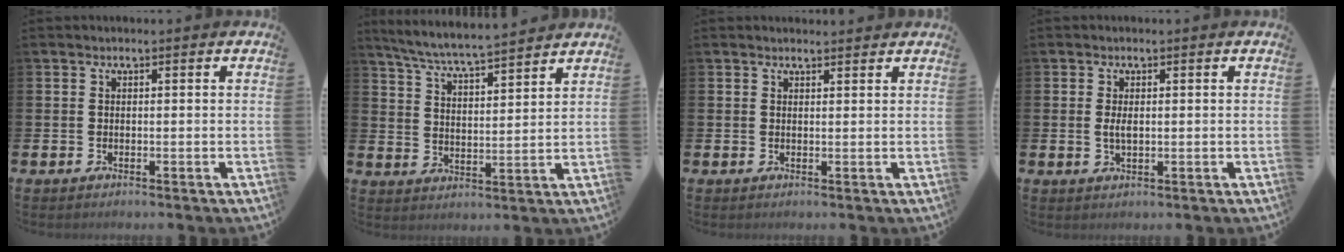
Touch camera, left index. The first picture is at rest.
{"total": 6.2, "force": [6.0, 0.0, 1.6], "torque": [-0.057, -0.040, 0.104]}
{"total": 1.4, "force": [1.4, 0.2, 0.0], "torque": [0.008, -0.005, 0.023]}
{"total": 1.9, "force": [0.2, 0.8, 1.7], "torque": [-0.023, -0.001, 0.001]}